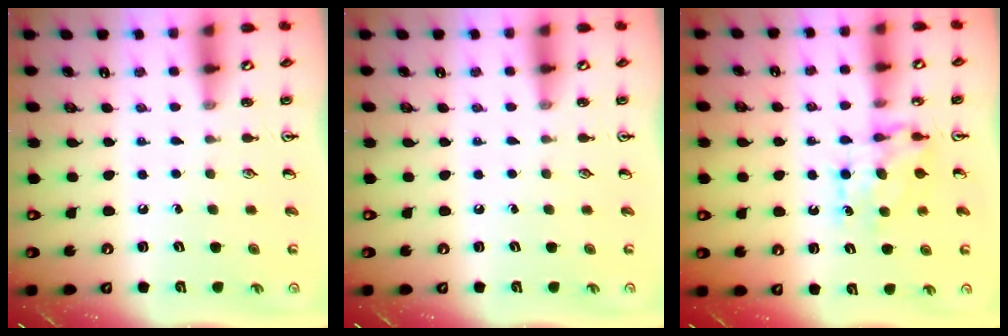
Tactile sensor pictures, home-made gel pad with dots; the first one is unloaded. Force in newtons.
{"total": 0.0}
{"total": 7.1, "press": 7.1, "slide": 0.7}